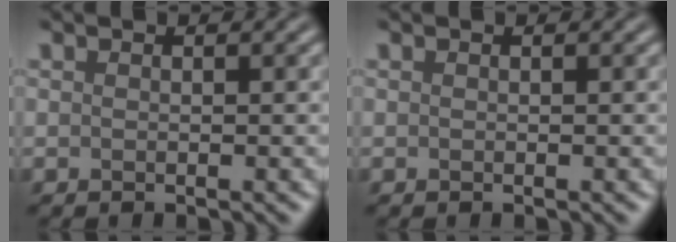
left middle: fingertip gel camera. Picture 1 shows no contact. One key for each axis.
{"total": 0.0}